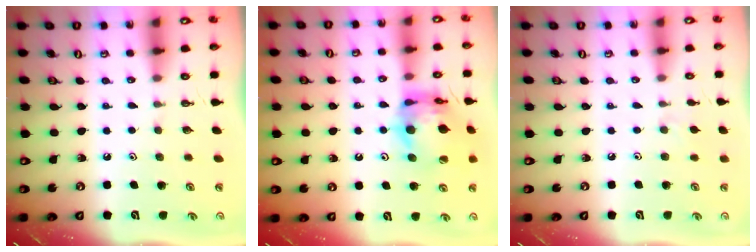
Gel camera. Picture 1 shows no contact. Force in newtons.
{"total": 15.4, "press": 15.3, "slide": 1.6}
{"total": 4.4, "press": 4.4, "slide": 0.6}